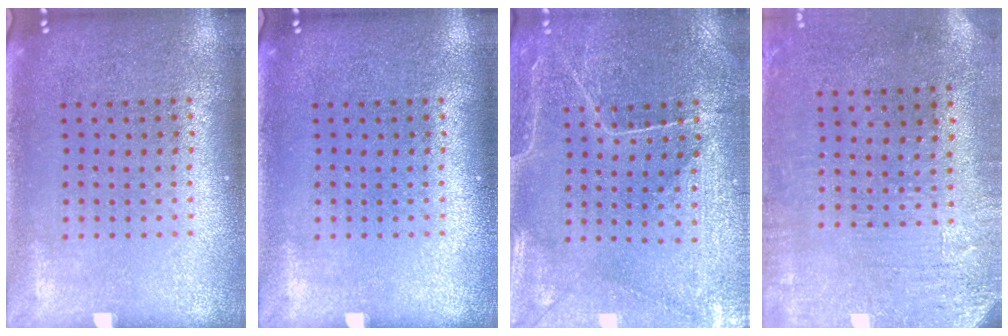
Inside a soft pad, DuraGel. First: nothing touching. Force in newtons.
{"total": 0.0}
{"total": 0.8, "press": 0.7, "slide": 0.4}
{"total": 3.2, "press": 2.5, "slide": 1.9}